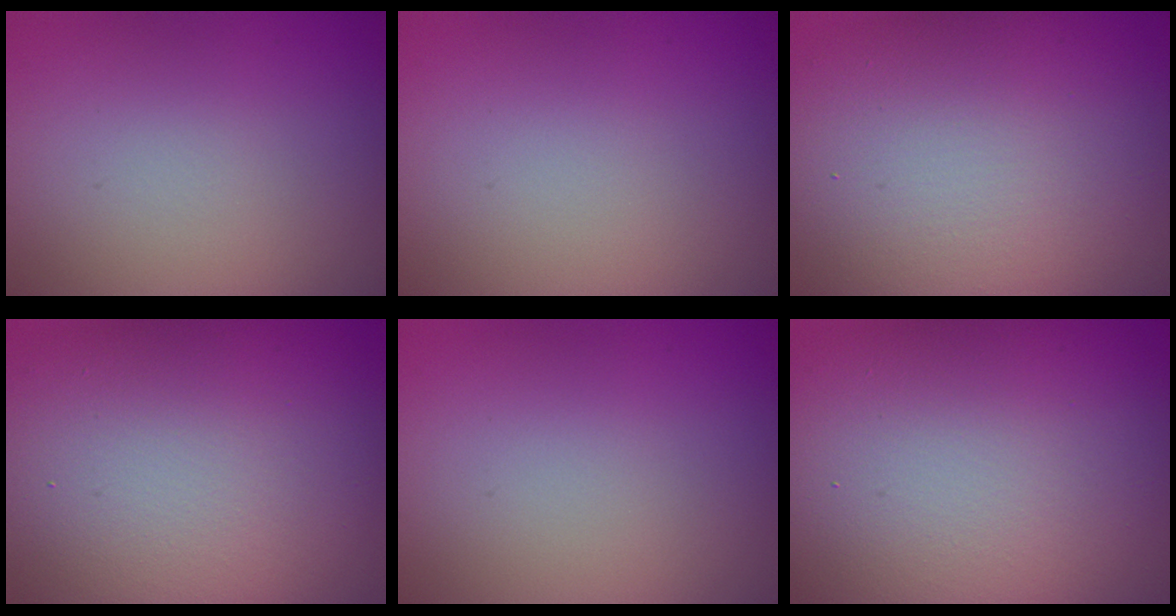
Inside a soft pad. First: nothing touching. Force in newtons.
{"total": 0.0}
{"total": 13.4, "press": 13.4, "slide": 0.8}
{"total": 15.4, "press": 15.4, "slide": 0.8}
{"total": 0.0}
{"total": 17.8, "press": 17.8, "slide": 0.7}